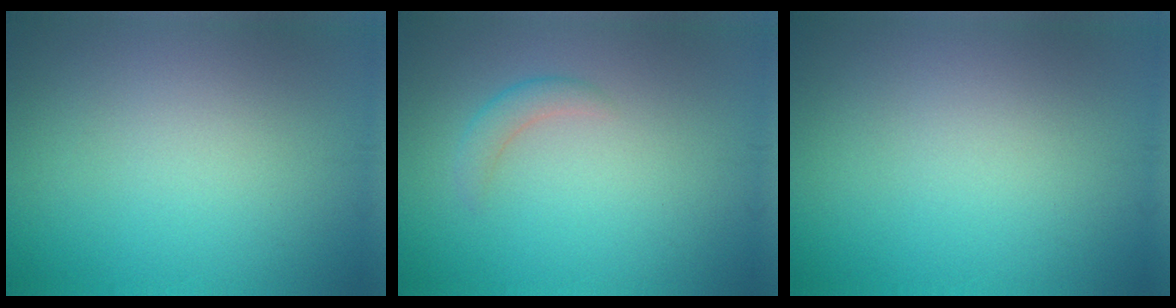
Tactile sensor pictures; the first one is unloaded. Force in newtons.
{"total": 1.5, "press": 1.5, "slide": 0.1}
{"total": 0.0}